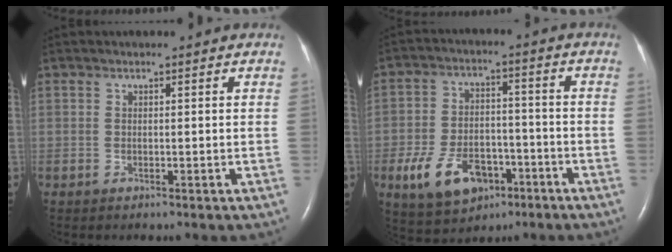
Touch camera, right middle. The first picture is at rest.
{"total": 11.3, "force": [-5.3, 6.8, 7.3], "torque": [-0.146, 0.005, -0.081]}